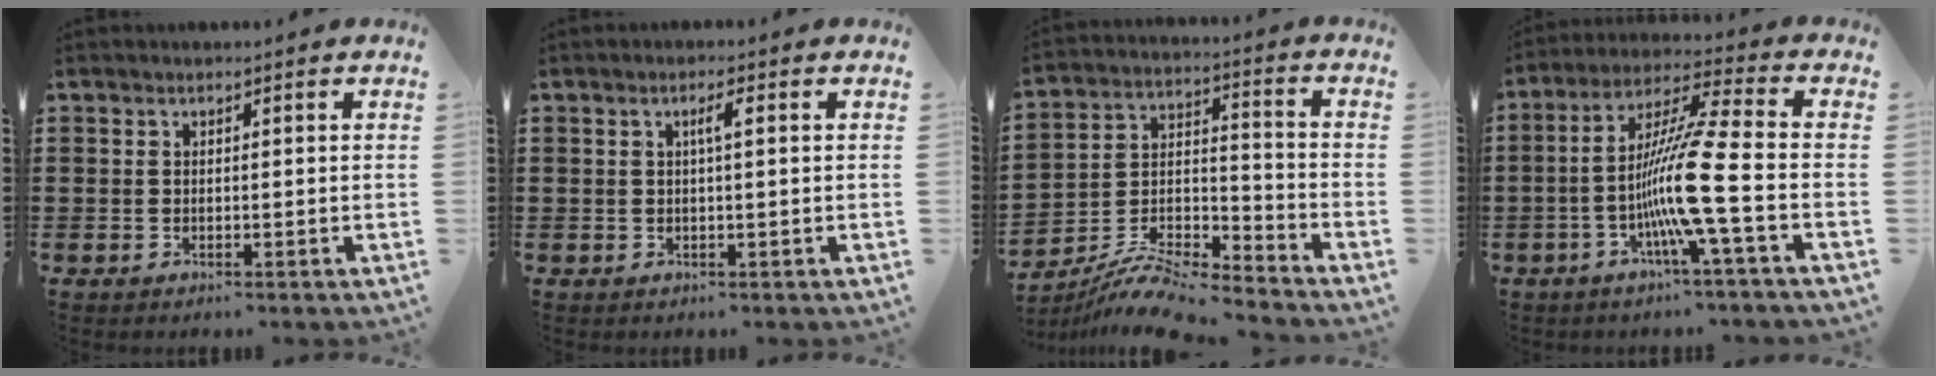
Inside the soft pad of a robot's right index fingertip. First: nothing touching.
{"total": 1.9, "force": [0.4, 0.2, 1.9], "torque": [-0.037, 0.002, 0.005]}
{"total": 10.4, "force": [-9.9, 1.0, 3.0], "torque": [-0.051, 0.022, -0.198]}
{"total": 12.2, "force": [-3.8, -0.5, 11.5], "torque": [-0.241, -0.015, -0.084]}